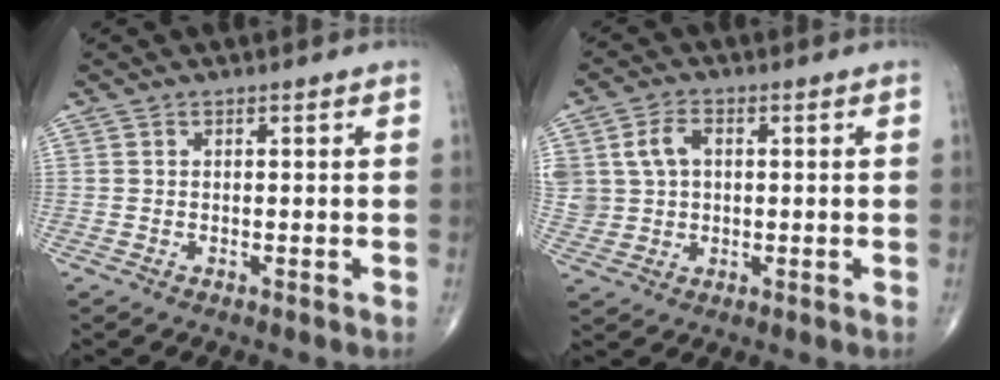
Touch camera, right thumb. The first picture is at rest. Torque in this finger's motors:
{"motor_torque": [0.13, 0.12, 0.42, 0.37, 0.04]}